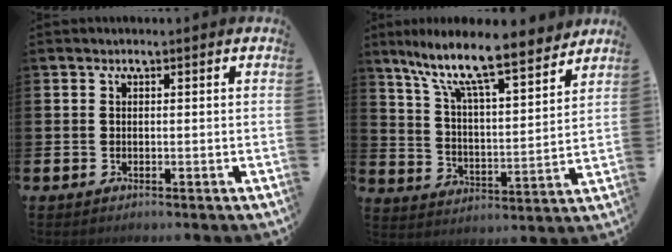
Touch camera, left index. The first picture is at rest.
{"total": 10.6, "force": [9.3, 1.4, 5.0], "torque": [-0.117, -0.069, 0.151]}